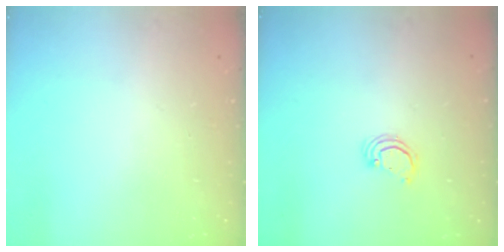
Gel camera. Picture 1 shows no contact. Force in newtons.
{"total": 2.2, "press": 2.2, "slide": 0.2}